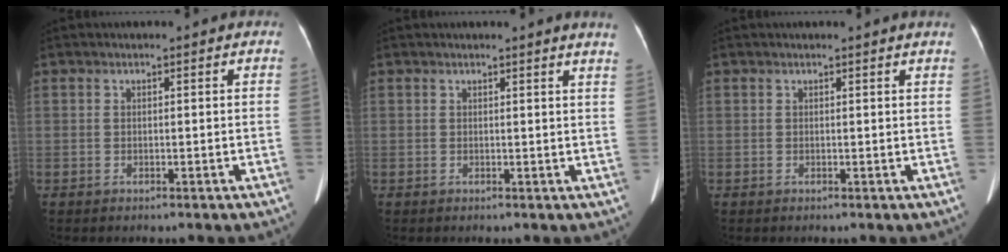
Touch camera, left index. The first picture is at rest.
{"total": 3.0, "force": [2.7, -0.6, 1.2], "torque": [-0.018, -0.012, 0.014]}
{"total": 1.0, "force": [1.0, -0.2, 0.3], "torque": [-0.016, -0.005, 0.009]}